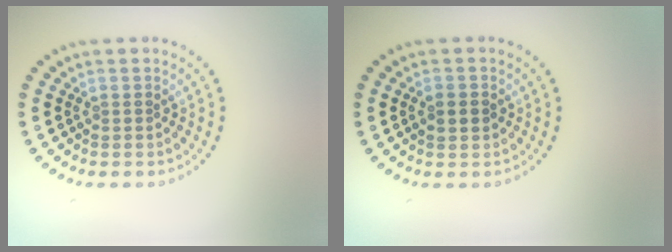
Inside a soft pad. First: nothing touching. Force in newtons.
{"total": 1.2, "press": 1.2, "slide": 0.1}